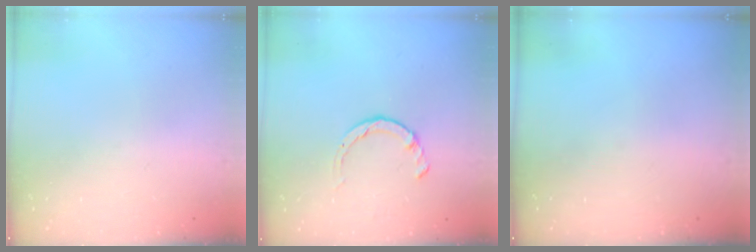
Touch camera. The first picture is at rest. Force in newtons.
{"total": 1.4, "press": 1.4, "slide": 0.3}
{"total": 0.0}